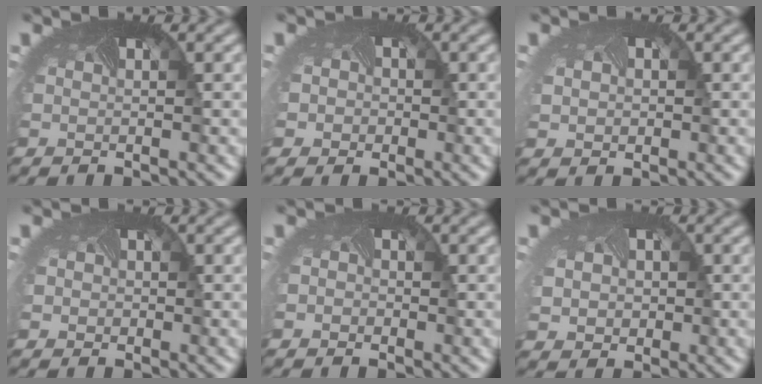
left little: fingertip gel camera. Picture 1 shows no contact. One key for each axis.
{"total": 2.8, "fx": -0.4, "fy": 2.6, "fz": 1.0, "tx": -0.011, "ty": -0.003, "tz": -0.017}
{"total": 1.5, "fx": 0.2, "fy": 1.4, "fz": 0.4, "tx": -0.015, "ty": -0.005, "tz": 0.010}
{"total": 1.6, "fx": 0.0, "fy": 1.5, "fz": 0.4, "tx": -0.004, "ty": -0.001, "tz": -0.003}
{"total": 1.0, "fx": -0.3, "fy": 1.0, "fz": 0.1, "tx": 0.002, "ty": -0.007, "tz": -0.006}
{"total": 3.8, "fx": 0.0, "fy": 3.3, "fz": 1.9, "tx": -0.040, "ty": -0.010, "tz": 0.005}